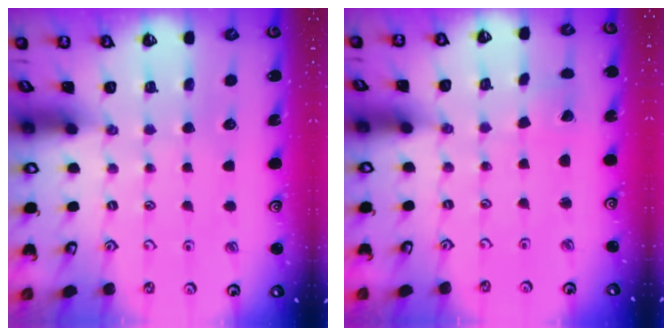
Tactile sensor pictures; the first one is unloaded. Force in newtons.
{"total": 0.9, "press": 0.9, "slide": 0.1}